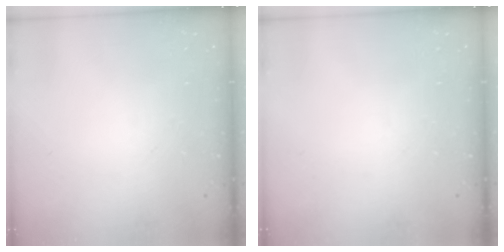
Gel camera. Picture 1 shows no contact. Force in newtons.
{"total": 0.0}